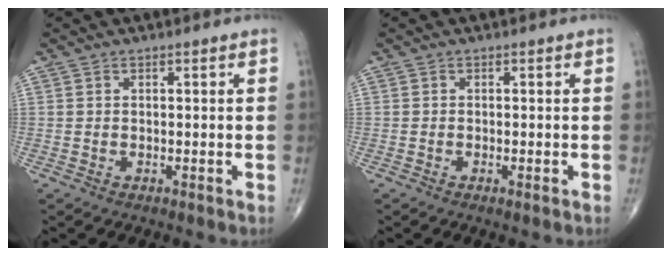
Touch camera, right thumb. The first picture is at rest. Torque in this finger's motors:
{"motor_torque": [-0.16, -0.16, -0.07, -0.07, 0.04]}